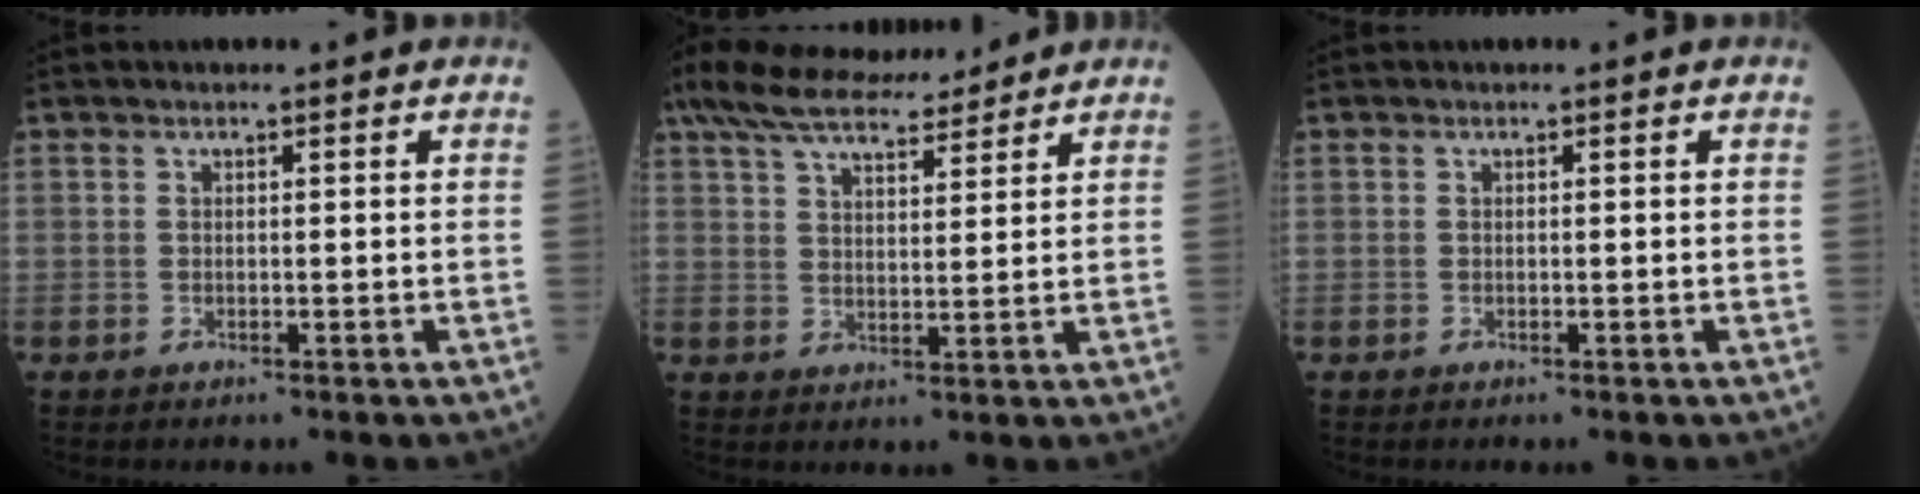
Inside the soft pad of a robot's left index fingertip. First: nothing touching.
{"total": 14.9, "force": [12.9, 3.2, 6.8], "torque": [-0.130, 0.037, 0.212]}
{"total": 0.0}